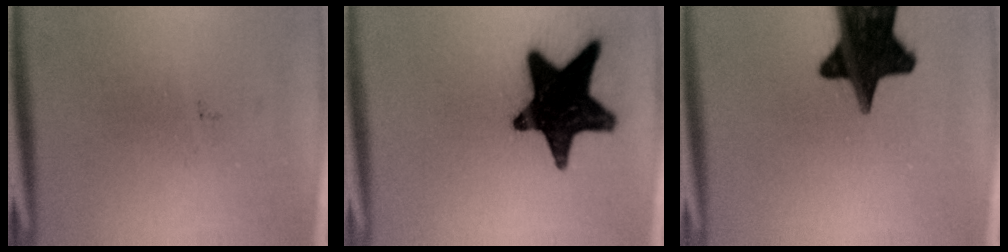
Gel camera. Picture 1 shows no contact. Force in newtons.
{"total": 19.6}
{"total": 19.0}